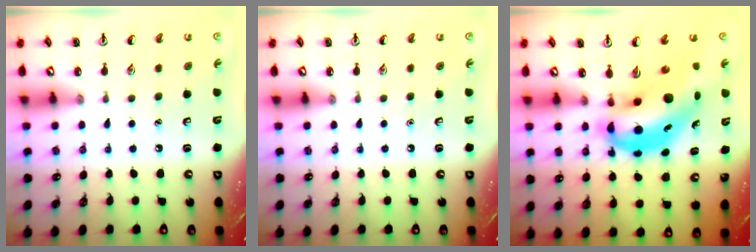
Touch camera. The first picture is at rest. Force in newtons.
{"total": 0.0}
{"total": 12.5, "press": 12.0, "slide": 3.5}